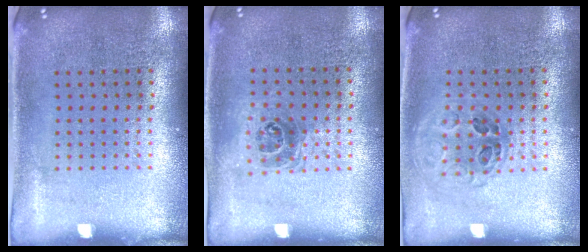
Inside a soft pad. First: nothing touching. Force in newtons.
{"total": 1.0, "press": 1.0, "slide": 0.4}
{"total": 1.1, "press": 1.0, "slide": 0.6}